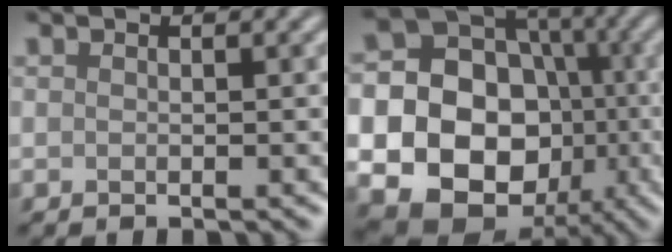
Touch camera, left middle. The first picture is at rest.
{"total": 22.3, "force": [-3.8, 20.2, 8.7], "torque": [-0.185, -0.016, -0.093]}